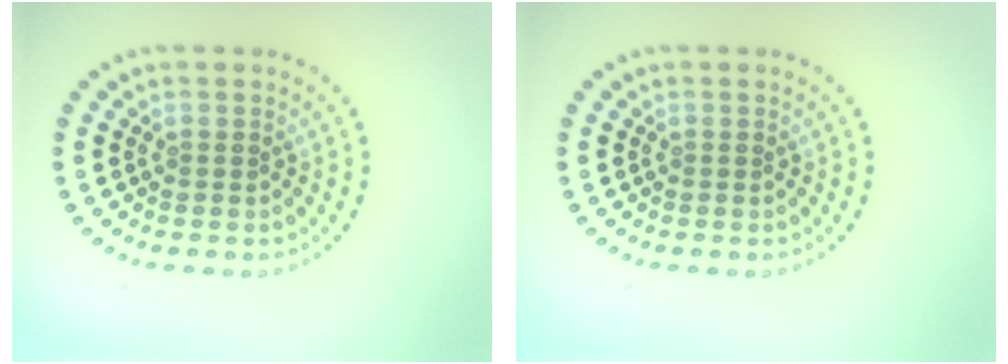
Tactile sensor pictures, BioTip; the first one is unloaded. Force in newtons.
{"total": 0.0}